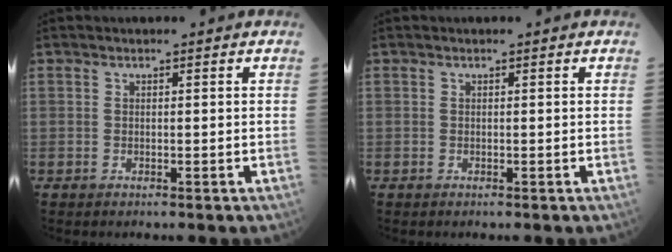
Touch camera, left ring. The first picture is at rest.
{"total": 0.0}